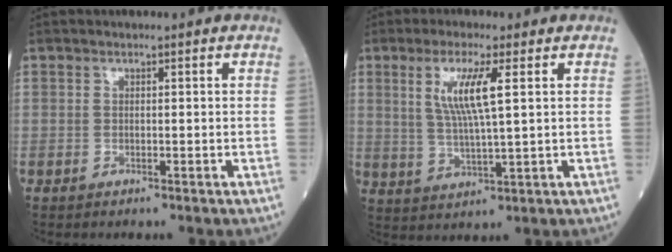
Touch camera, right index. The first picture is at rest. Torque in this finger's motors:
{"motor_torque": [0.37, 0.24, 0.22, 0.14]}